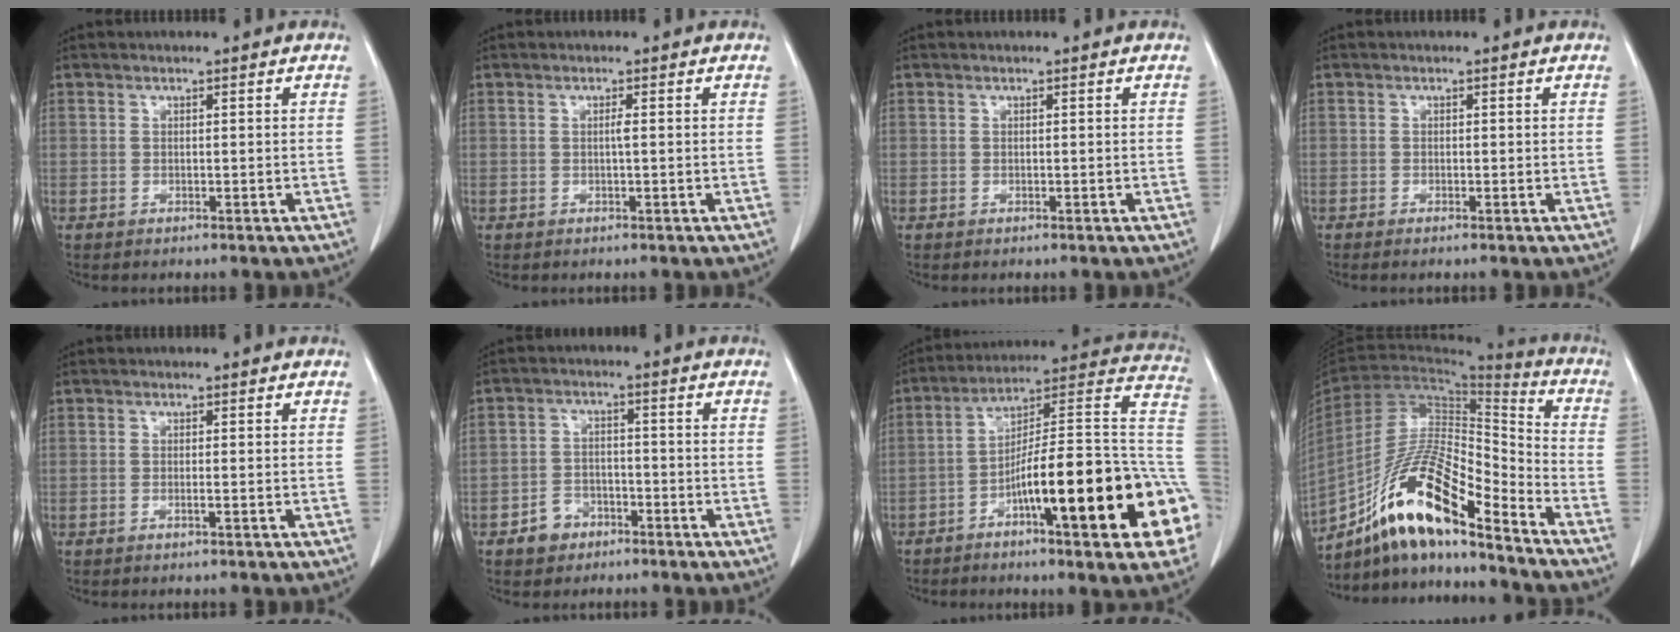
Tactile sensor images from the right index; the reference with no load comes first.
{"total": 0.7, "force": [0.0, -0.1, 0.7], "torque": [-0.013, 0.000, -0.001]}
{"total": 0.0}
{"total": 0.5, "force": [-0.4, 0.0, 0.4], "torque": [-0.008, -0.001, -0.007]}
{"total": 0.7, "force": [-0.3, -0.2, 0.6], "torque": [-0.011, 0.000, -0.004]}
{"total": 4.5, "force": [-2.6, 3.5, 1.1], "torque": [-0.017, 0.011, -0.041]}
{"total": 24.2, "force": [-7.7, 2.9, 22.7], "torque": [-0.245, 0.018, -0.113]}
{"total": 17.7, "force": [-12.5, 2.8, 12.2], "torque": [-0.228, 0.008, -0.223]}